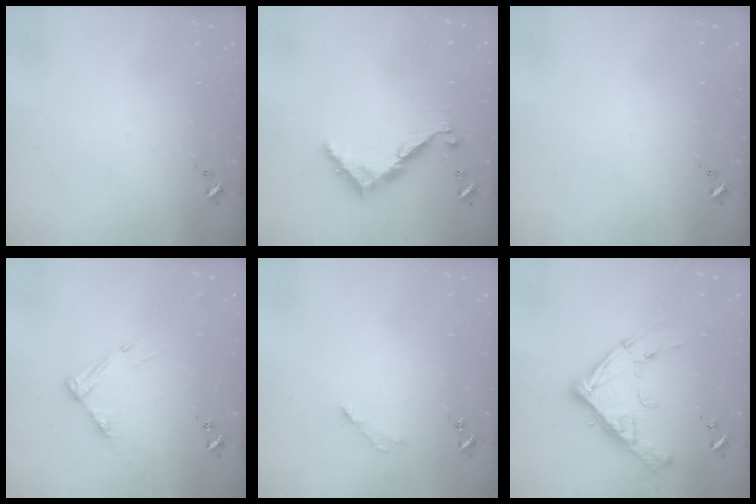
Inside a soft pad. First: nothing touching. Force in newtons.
{"total": 9.0, "press": 9.0, "slide": 0.7}
{"total": 0.0}
{"total": 8.1, "press": 8.1, "slide": 0.6}
{"total": 2.8, "press": 2.8, "slide": 0.4}
{"total": 16.4, "press": 16.3, "slide": 1.4}